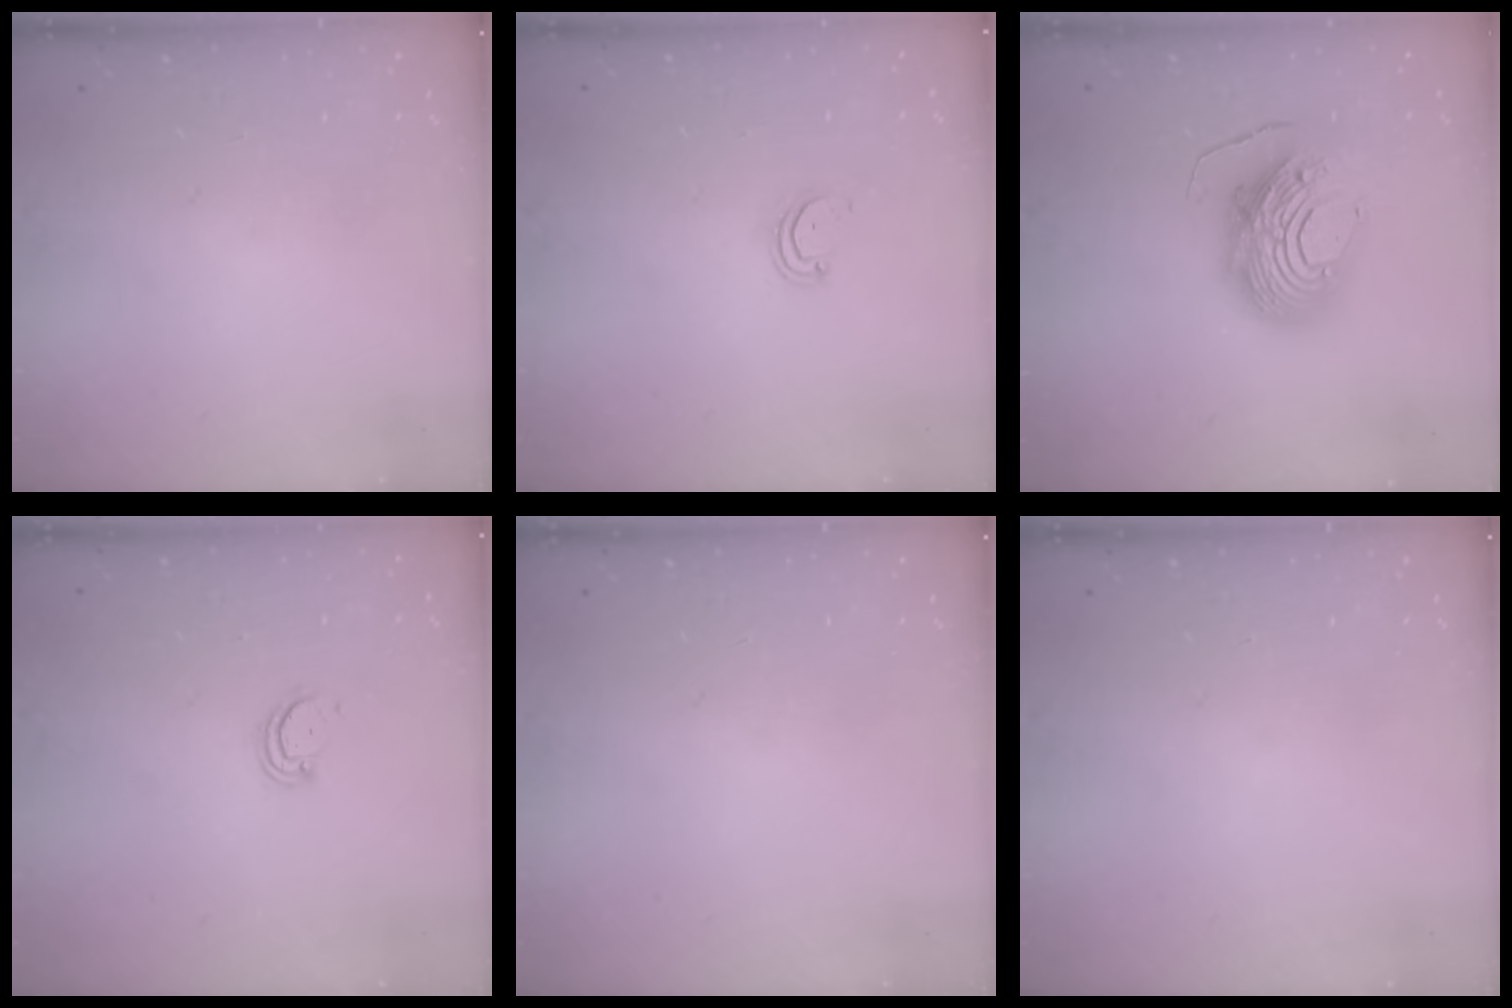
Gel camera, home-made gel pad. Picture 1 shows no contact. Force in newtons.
{"total": 3.0, "press": 3.0, "slide": 0.2}
{"total": 15.2, "press": 15.1, "slide": 1.3}
{"total": 2.9, "press": 2.9, "slide": 0.2}
{"total": 0.0}
{"total": 0.0}